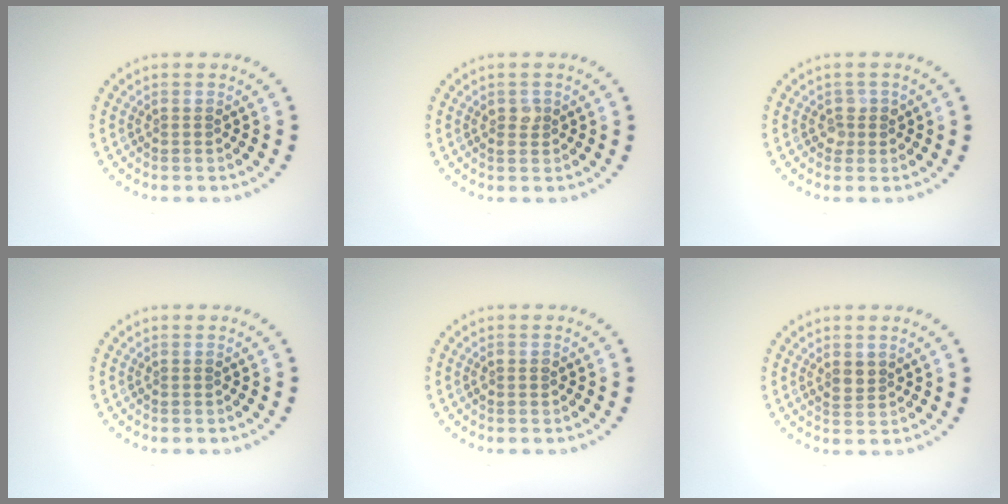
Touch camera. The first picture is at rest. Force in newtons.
{"total": 1.1, "press": 1.1, "slide": 0.0}
{"total": 1.2, "press": 1.1, "slide": 0.5}
{"total": 0.0}
{"total": 0.9, "press": 0.8, "slide": 0.2}
{"total": 1.6, "press": 1.4, "slide": 0.7}